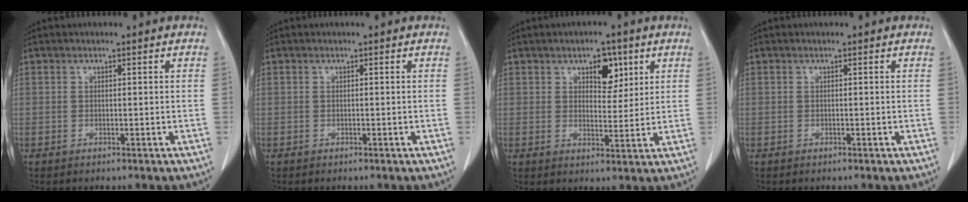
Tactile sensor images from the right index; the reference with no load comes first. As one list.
[{"total": 0.0}, {"total": 5.2, "force": [2.7, 2.7, 3.5], "torque": [-0.048, 0.004, 0.040]}, {"total": 0.0}]